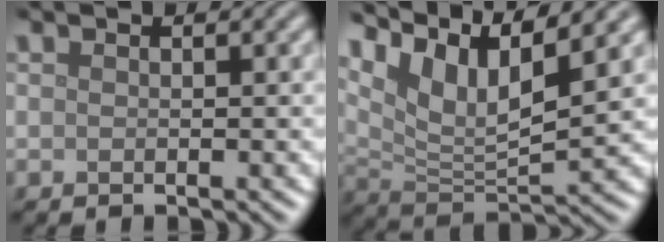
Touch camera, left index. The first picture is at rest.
{"total": 8.3, "force": [5.3, 2.5, 5.9], "torque": [-0.118, -0.002, 0.103]}